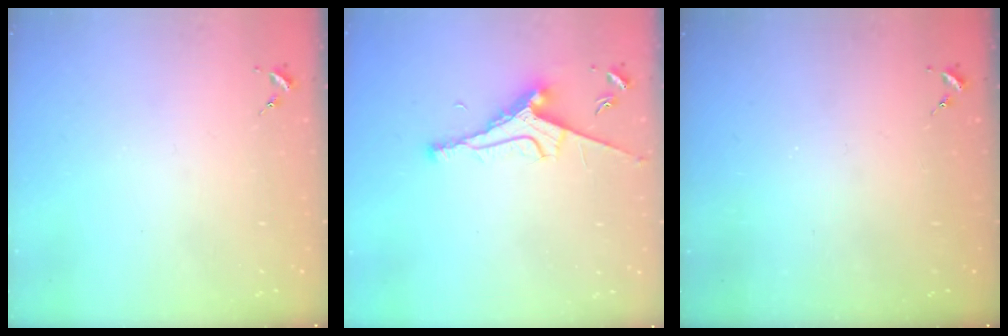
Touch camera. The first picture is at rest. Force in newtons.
{"total": 8.9, "press": 8.8, "slide": 1.3}
{"total": 0.0}